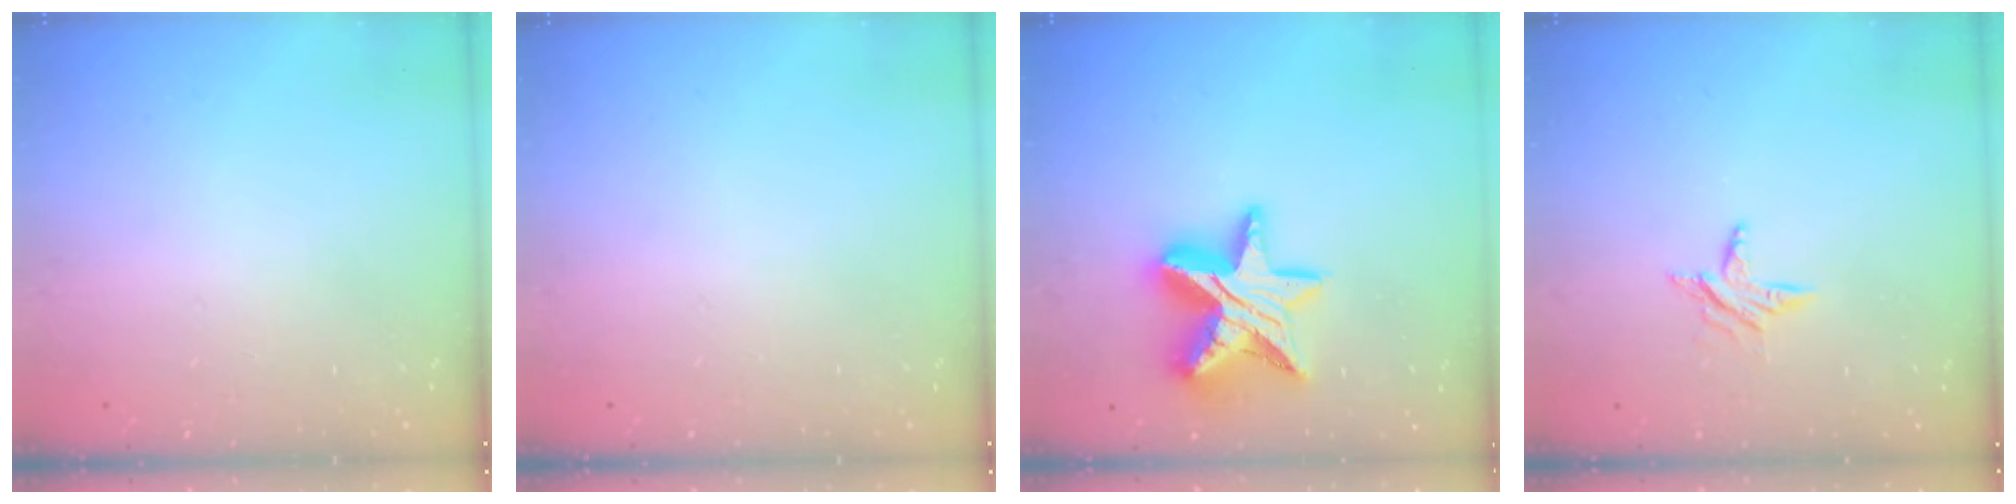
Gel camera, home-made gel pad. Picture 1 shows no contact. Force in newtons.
{"total": 0.0}
{"total": 16.8, "press": 16.8, "slide": 1.4}
{"total": 5.9, "press": 5.8, "slide": 0.6}